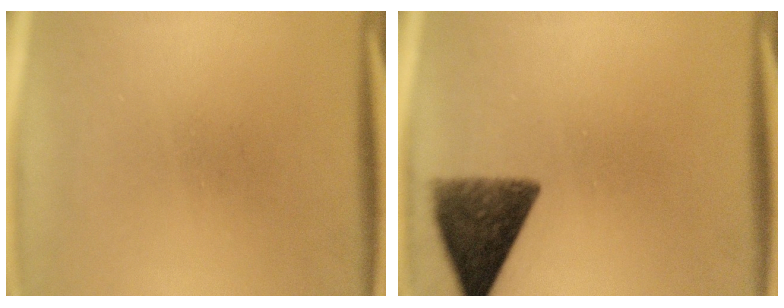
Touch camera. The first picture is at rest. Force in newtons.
{"total": 10.0}